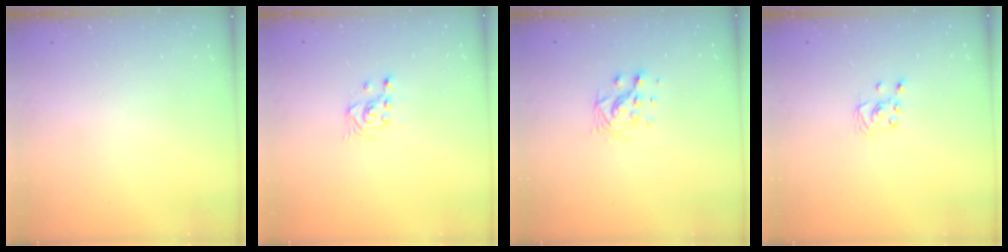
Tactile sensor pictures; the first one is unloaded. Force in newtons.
{"total": 2.5, "press": 2.5, "slide": 0.3}
{"total": 7.0, "press": 7.0, "slide": 0.2}
{"total": 2.3, "press": 2.2, "slide": 0.3}